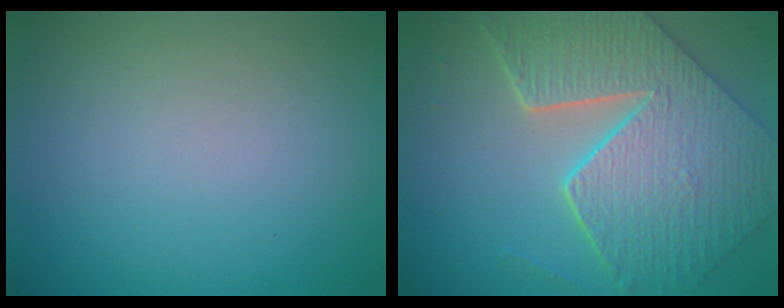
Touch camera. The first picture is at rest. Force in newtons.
{"total": 9.3, "press": 6.7, "slide": 6.4}